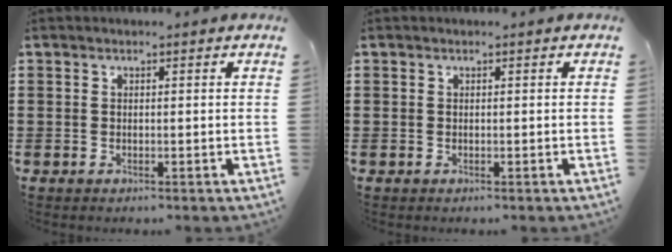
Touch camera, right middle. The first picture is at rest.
{"total": 0.0}